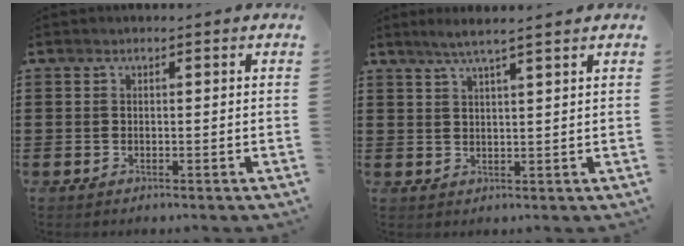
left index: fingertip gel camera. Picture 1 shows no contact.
{"total": 3.6, "force": [2.8, -0.4, 2.2], "torque": [-0.049, -0.002, 0.050]}